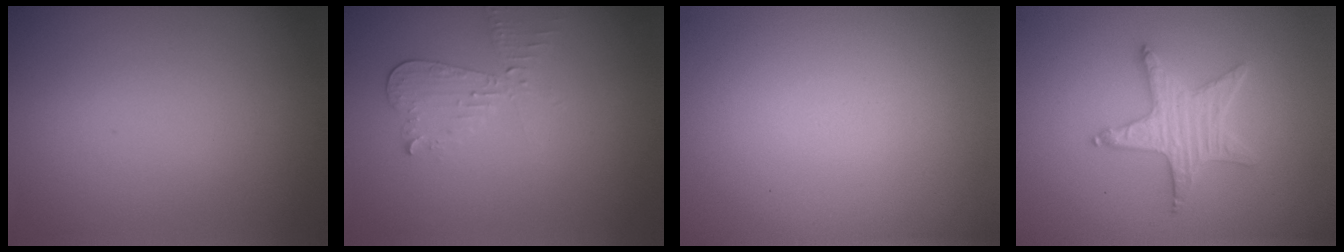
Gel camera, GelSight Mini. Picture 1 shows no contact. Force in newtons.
{"total": 2.1, "press": 2.1, "slide": 0.1}
{"total": 0.0}
{"total": 3.1, "press": 3.1, "slide": 0.5}